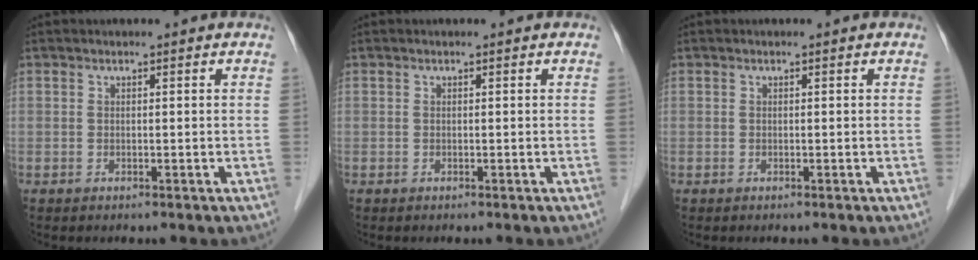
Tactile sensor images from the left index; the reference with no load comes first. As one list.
[{"total": 0.0}, {"total": 0.0}]